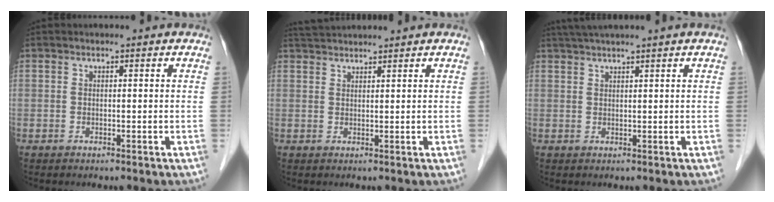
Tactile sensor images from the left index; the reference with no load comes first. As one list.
[{"total": 4.0, "force": [3.9, -0.4, 0.9], "torque": [-0.017, 0.031, 0.074]}, {"total": 4.8, "force": [3.9, -1.1, 2.5], "torque": [-0.038, 0.027, 0.072]}]